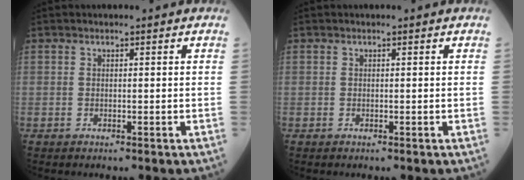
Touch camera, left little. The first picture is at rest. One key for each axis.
{"total": 0.0}